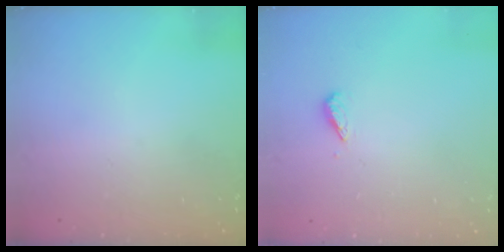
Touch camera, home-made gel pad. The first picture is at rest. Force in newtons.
{"total": 3.0, "press": 2.9, "slide": 0.6}